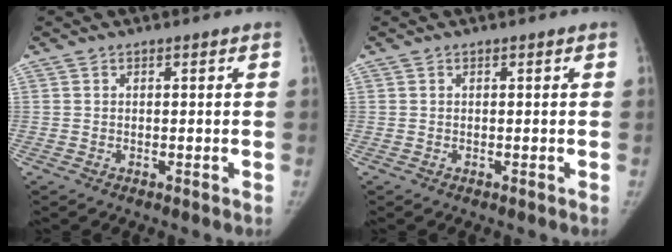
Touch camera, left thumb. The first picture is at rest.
{"total": 0.0}